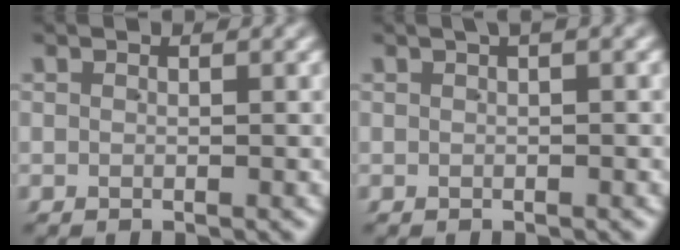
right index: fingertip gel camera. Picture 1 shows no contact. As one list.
[{"total": 1.4, "force": [0.5, 0.3, 1.2], "torque": [-0.013, 0.013, 0.004]}]